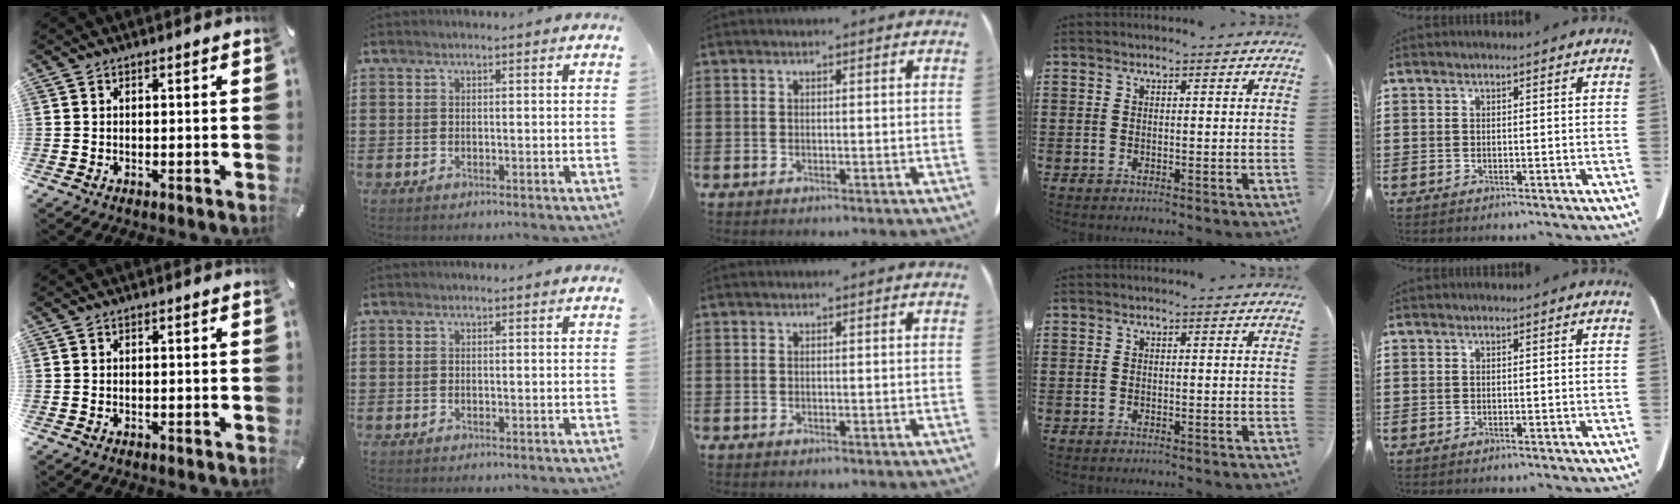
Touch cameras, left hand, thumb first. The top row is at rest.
{}